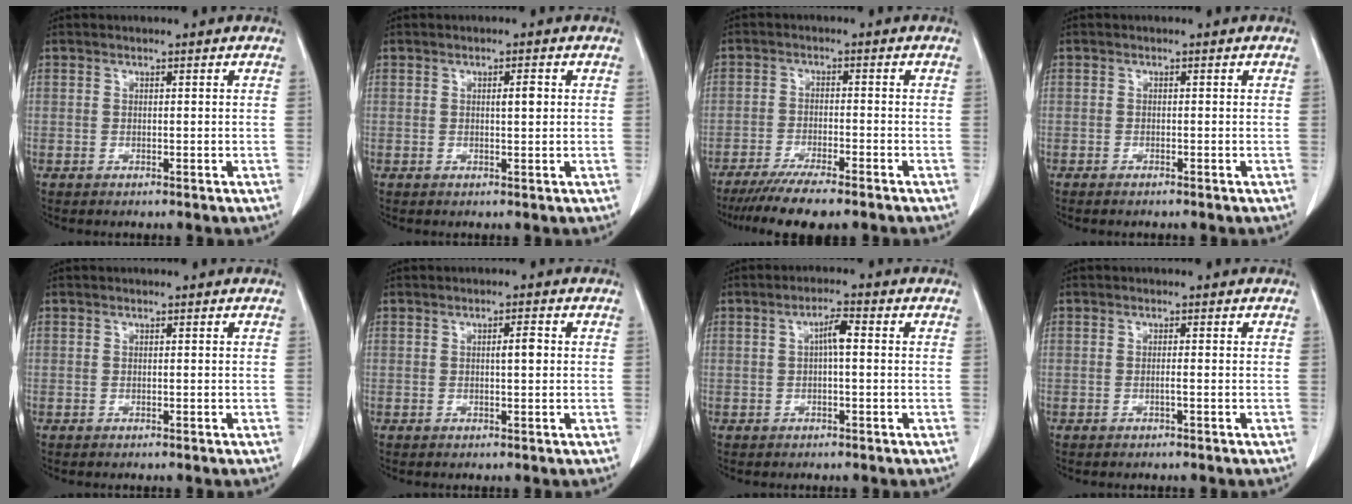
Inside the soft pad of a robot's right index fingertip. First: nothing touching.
{"total": 1.7, "force": [0.4, 0.3, 1.6], "torque": [-0.028, 0.001, 0.006]}
{"total": 8.4, "force": [-6.8, 1.1, 4.8], "torque": [-0.075, -0.018, -0.111]}
{"total": 0.8, "force": [-0.7, 0.1, 0.3], "torque": [-0.010, -0.002, -0.010]}
{"total": 0.0}
{"total": 2.1, "force": [0.2, 0.3, 2.0], "torque": [-0.034, 0.002, 0.004]}
{"total": 3.0, "force": [0.2, 0.5, 2.9], "torque": [-0.052, 0.006, 0.003]}
{"total": 0.7, "force": [-0.3, -0.1, 0.6], "torque": [-0.009, 0.002, -0.005]}